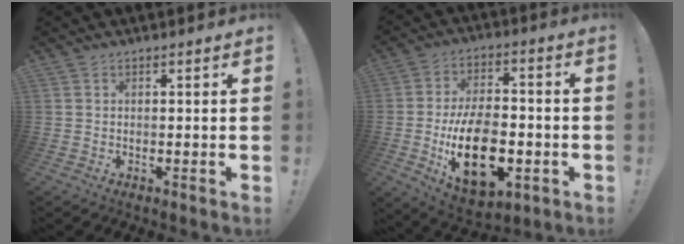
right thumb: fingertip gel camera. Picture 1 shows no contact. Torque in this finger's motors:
{"motor_torque": [2.20, 2.81, 1.95, -0.82, 0.68]}